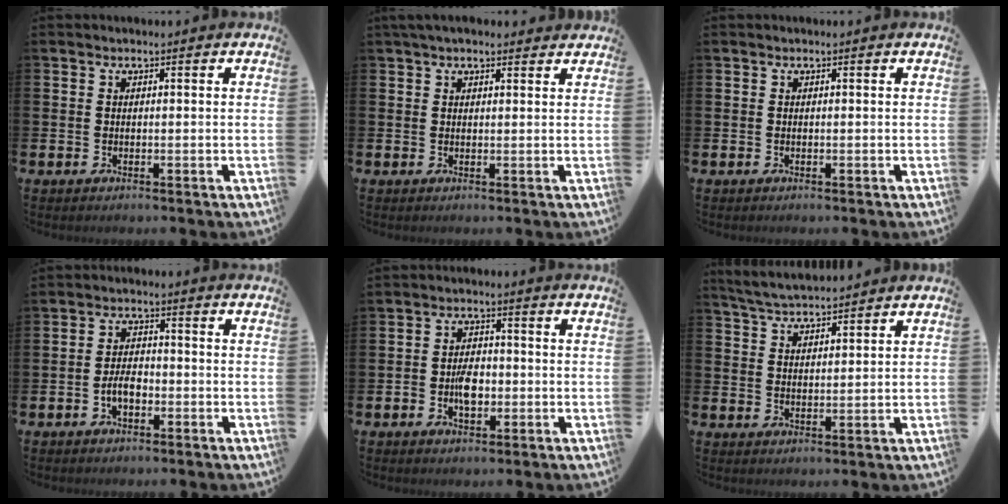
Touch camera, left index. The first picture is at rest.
{"total": 2.1, "force": [1.9, 0.7, 0.7], "torque": [-0.014, 0.002, 0.034]}
{"total": 0.0}
{"total": 3.2, "force": [-1.1, 1.8, 2.5], "torque": [-0.030, 0.000, -0.025]}
{"total": 4.1, "force": [-0.9, 2.5, 3.1], "torque": [-0.042, 0.001, -0.021]}
{"total": 4.4, "force": [4.4, 0.2, 0.5], "torque": [-0.030, -0.019, 0.080]}